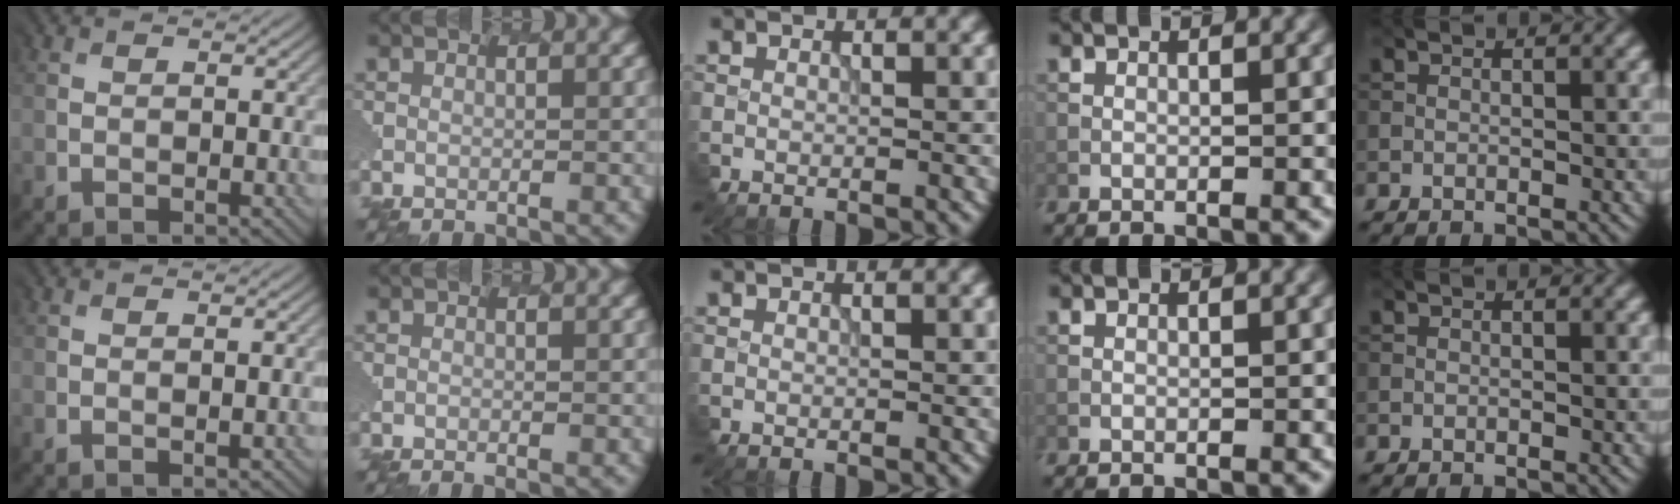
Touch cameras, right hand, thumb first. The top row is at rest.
{"thumb": {"total": 0.6, "force": [0.3, -0.5, -0.3], "torque": [-0.001, 0.001, 0.006]}, "index": {"total": 0.9, "force": [-0.6, 0.3, 0.6], "torque": [0.004, 0.006, -0.015]}}